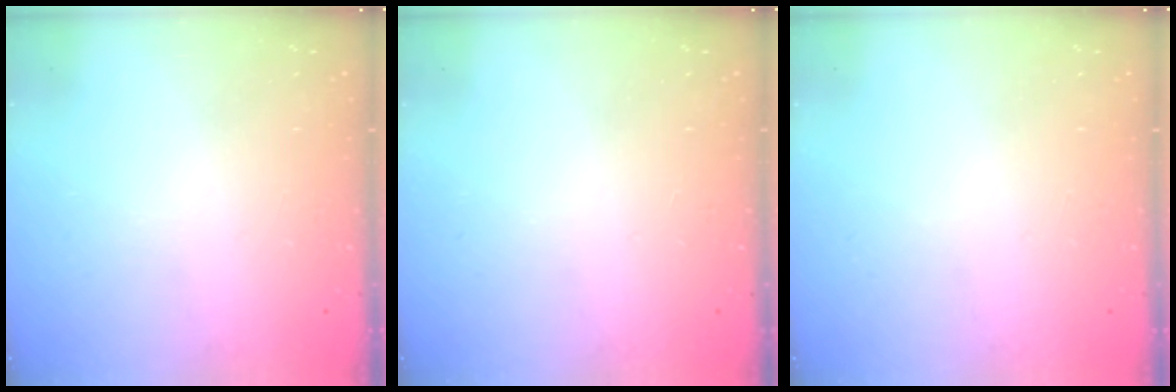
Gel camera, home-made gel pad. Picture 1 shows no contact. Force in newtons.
{"total": 0.0}
{"total": 0.0}